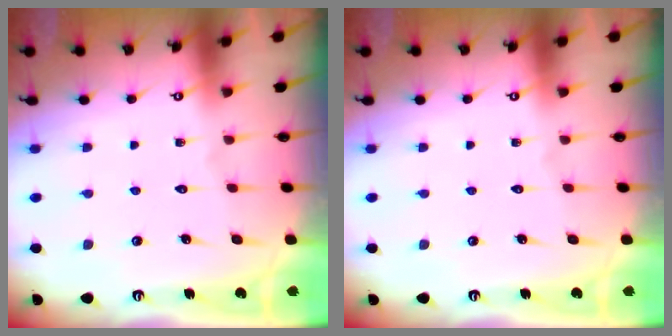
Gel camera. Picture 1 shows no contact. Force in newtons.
{"total": 0.0}